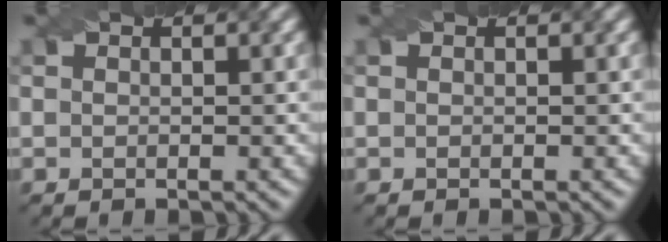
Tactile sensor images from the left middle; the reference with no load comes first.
{"total": 0.9, "force": [-0.6, -0.2, -0.7], "torque": [0.013, 0.000, -0.001]}